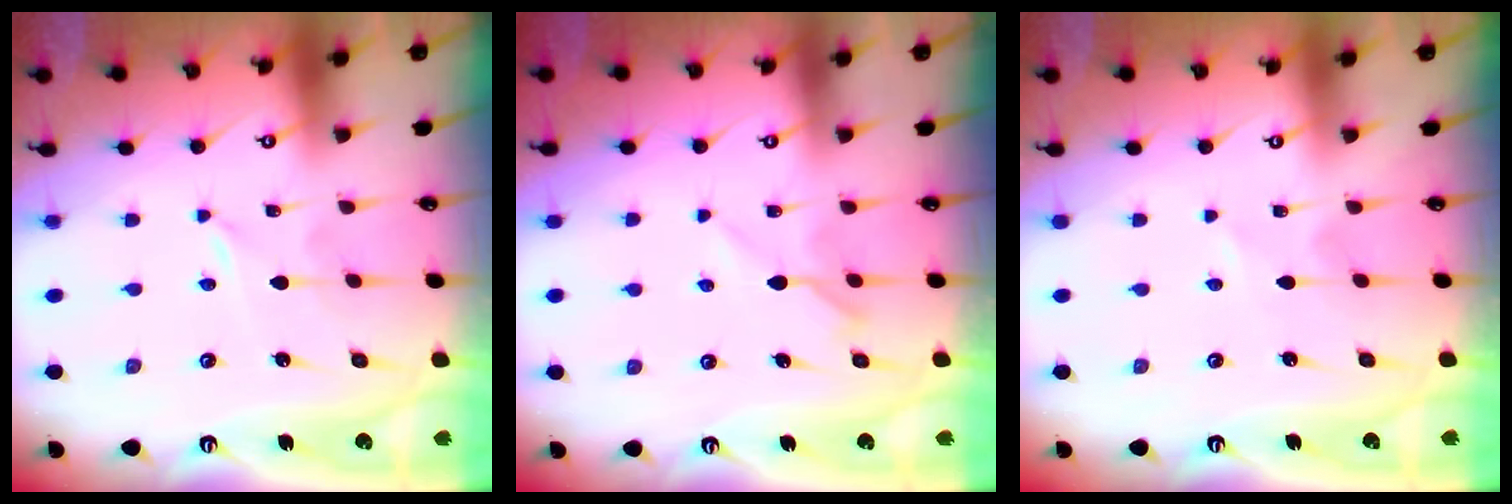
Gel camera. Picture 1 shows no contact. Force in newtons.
{"total": 6.6, "press": 6.5, "slide": 0.6}
{"total": 0.8, "press": 0.8, "slide": 0.2}